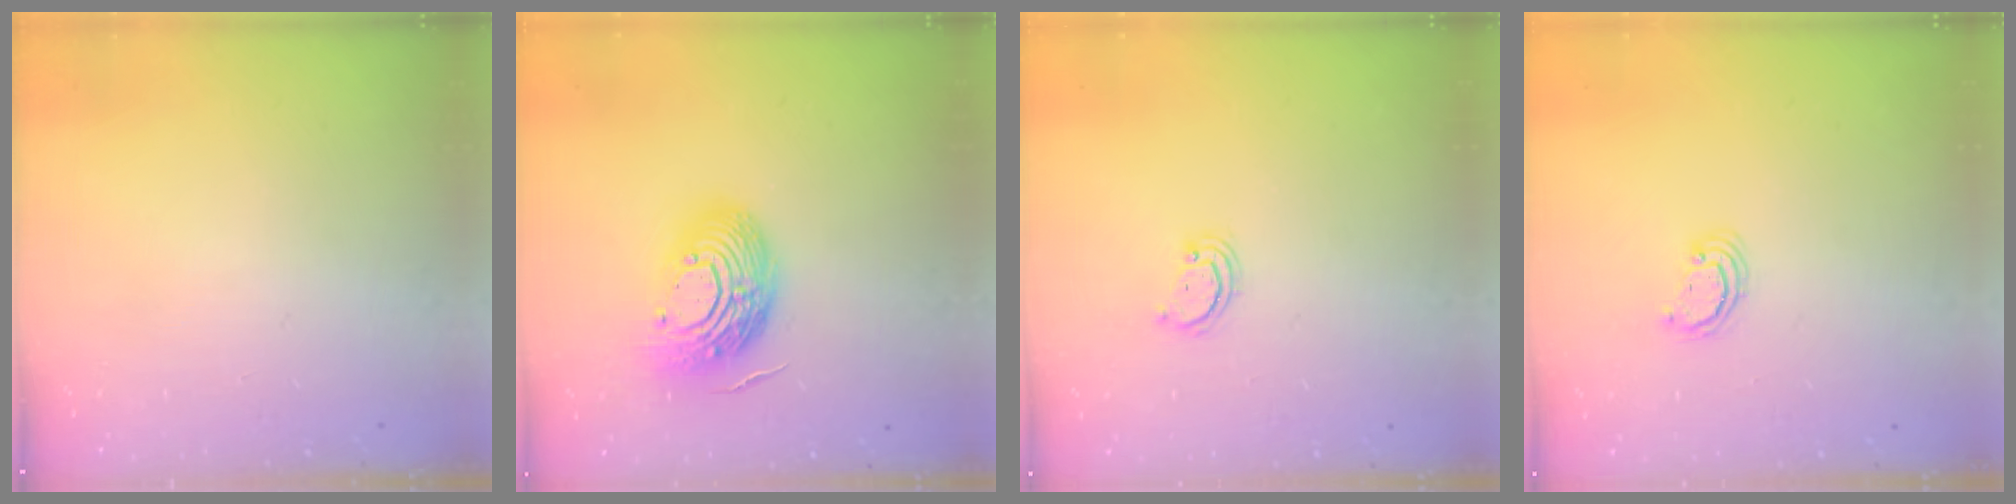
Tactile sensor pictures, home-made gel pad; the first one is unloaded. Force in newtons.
{"total": 18.7, "press": 18.7, "slide": 1.6}
{"total": 2.5, "press": 2.4, "slide": 0.2}
{"total": 2.6, "press": 2.5, "slide": 0.3}